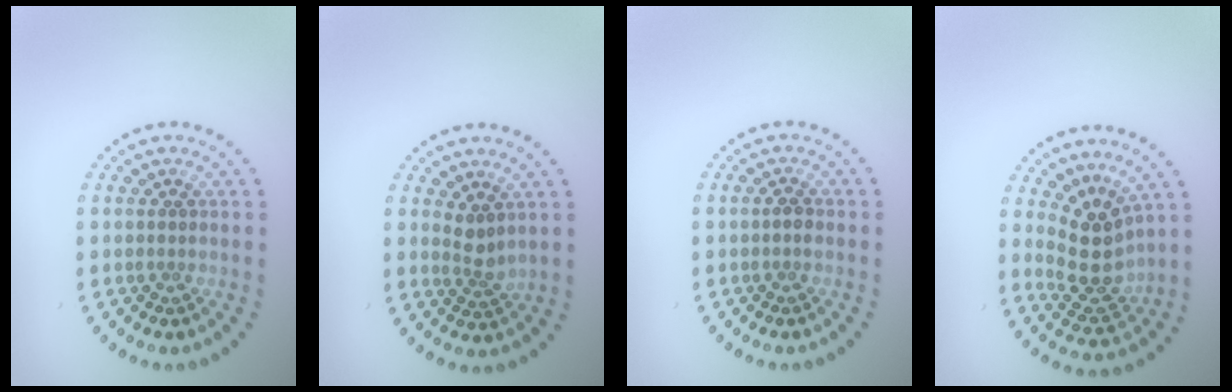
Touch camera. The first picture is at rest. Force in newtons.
{"total": 1.8, "press": 1.3, "slide": 1.2}
{"total": 0.7, "press": 0.7, "slide": 0.3}
{"total": 4.0, "press": 3.5, "slide": 2.0}